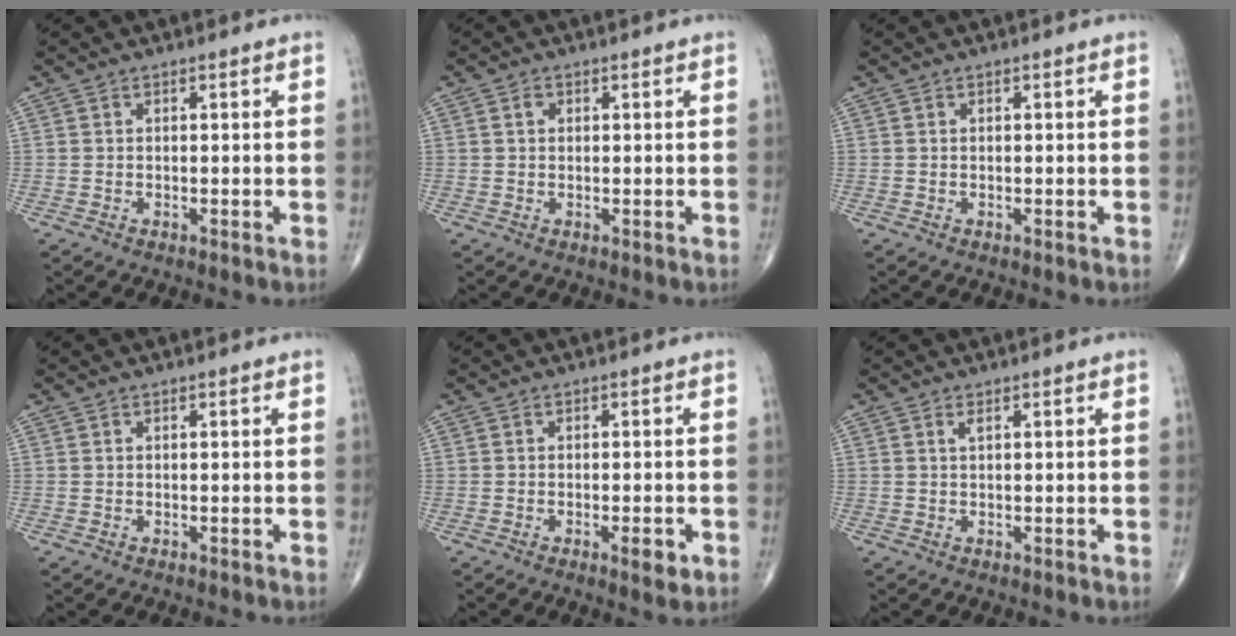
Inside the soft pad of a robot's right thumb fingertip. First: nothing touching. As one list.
[{"total": 1.3, "force": [0.4, 1.0, 0.7], "torque": [-0.011, 0.003, 0.006]}, {"total": 0.0}, {"total": 0.0}, {"total": 3.0, "force": [-1.2, 0.9, 2.6], "torque": [-0.034, -0.003, -0.017]}, {"total": 0.8, "force": [0.4, 0.2, 0.7], "torque": [-0.016, 0.001, 0.007]}]